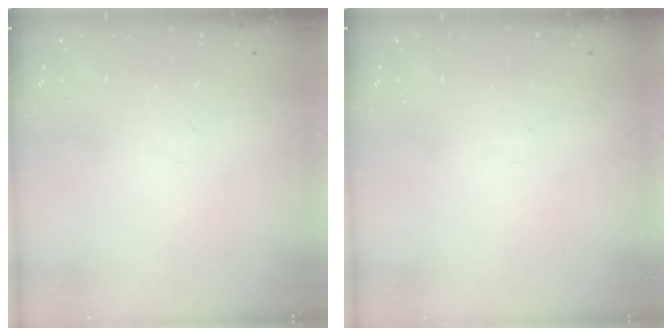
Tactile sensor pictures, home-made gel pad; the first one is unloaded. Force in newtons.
{"total": 0.0}